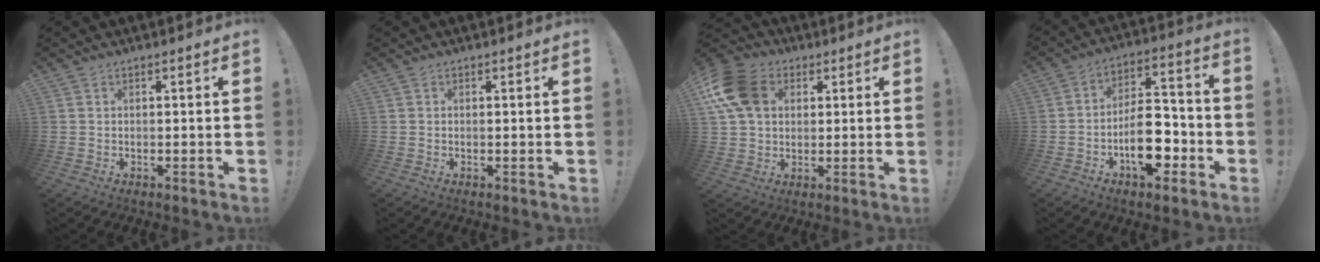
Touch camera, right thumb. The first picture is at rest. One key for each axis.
{"total": 0.0}
{"total": 15.7, "fx": 4.4, "fy": 12.0, "fz": 9.0, "tx": -0.154, "ty": -0.004, "tz": 0.088}
{"total": 15.2, "fx": -6.2, "fy": 8.3, "fz": 11.2, "tx": -0.179, "ty": 0.047, "tz": -0.093}